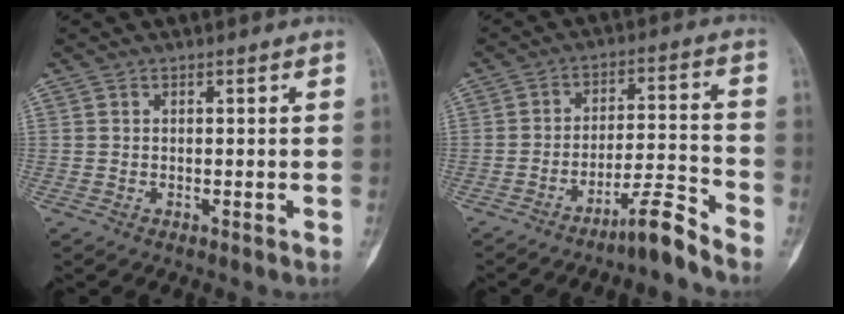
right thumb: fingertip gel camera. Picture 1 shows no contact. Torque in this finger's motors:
{"motor_torque": [2.00, 0.36, 0.50, -1.17, 0.20]}